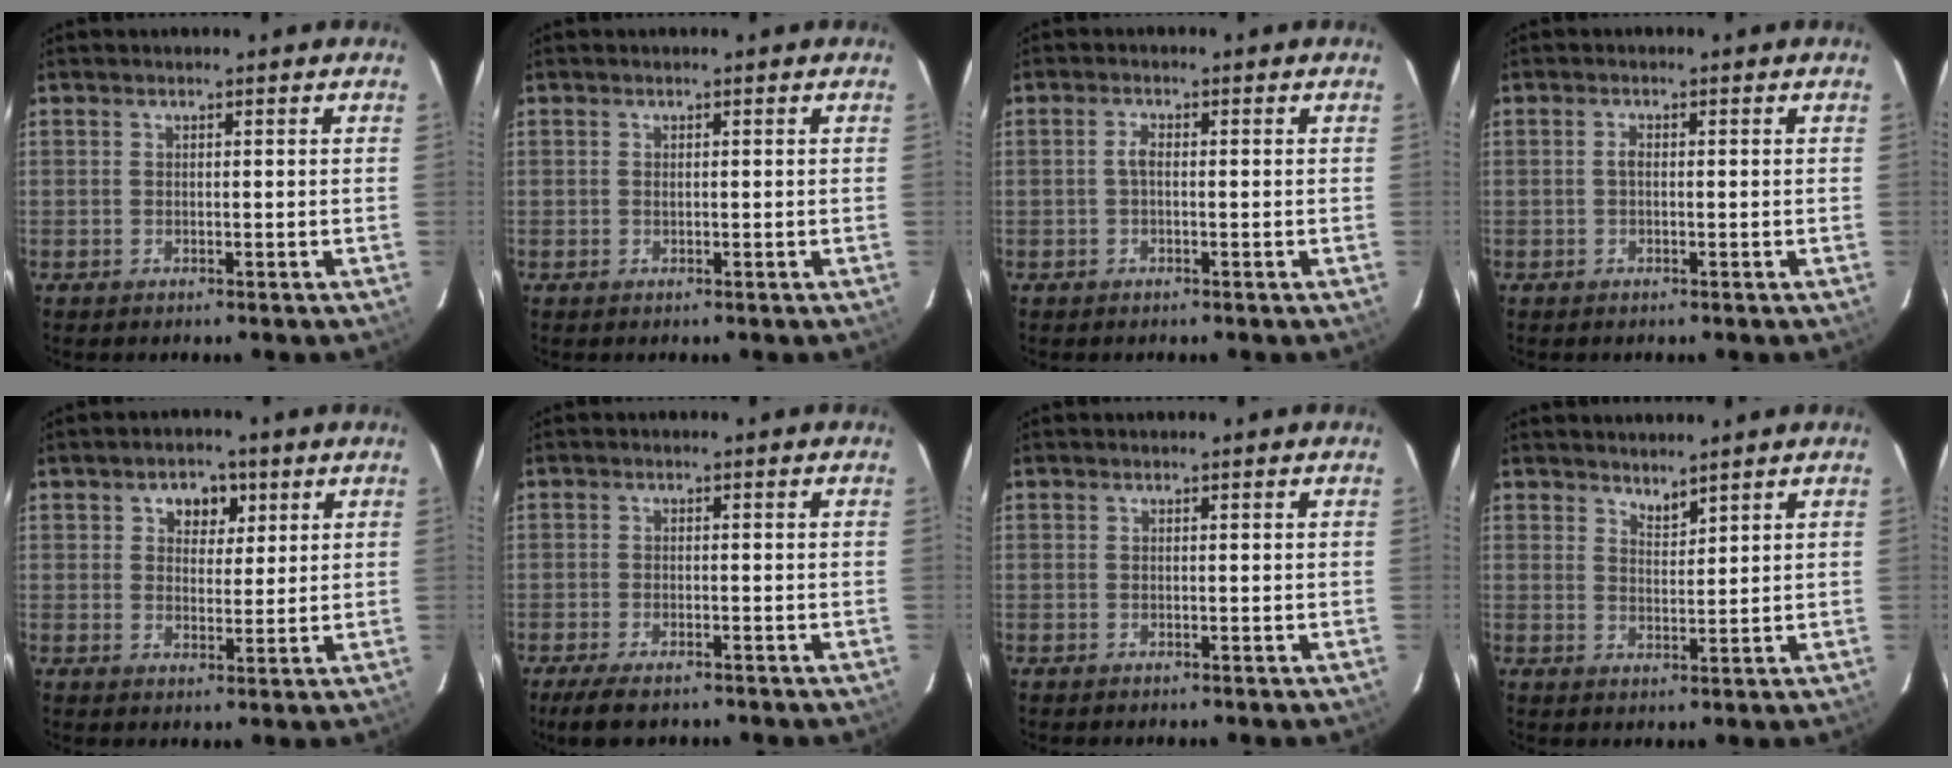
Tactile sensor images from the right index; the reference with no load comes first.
{"total": 0.0}
{"total": 1.6, "force": [-0.2, 0.7, 1.4], "torque": [-0.029, 0.006, -0.005]}
{"total": 1.0, "force": [-0.1, 0.5, 0.8], "torque": [-0.016, 0.005, -0.003]}
{"total": 5.2, "force": [2.3, 4.0, 2.5], "torque": [-0.033, 0.007, 0.036]}
{"total": 5.8, "force": [-4.4, 1.9, 3.3], "torque": [-0.084, -0.023, -0.077]}
{"total": 0.0}
{"total": 2.7, "force": [2.5, 0.5, 0.8], "torque": [-0.010, -0.001, 0.044]}